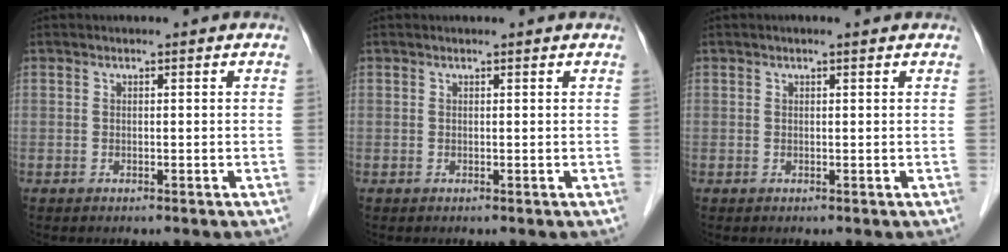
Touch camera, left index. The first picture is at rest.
{"total": 0.9, "force": [0.8, 0.0, 0.3], "torque": [-0.011, 0.005, 0.010]}
{"total": 1.3, "force": [1.0, 0.1, 0.9], "torque": [-0.015, 0.014, 0.015]}